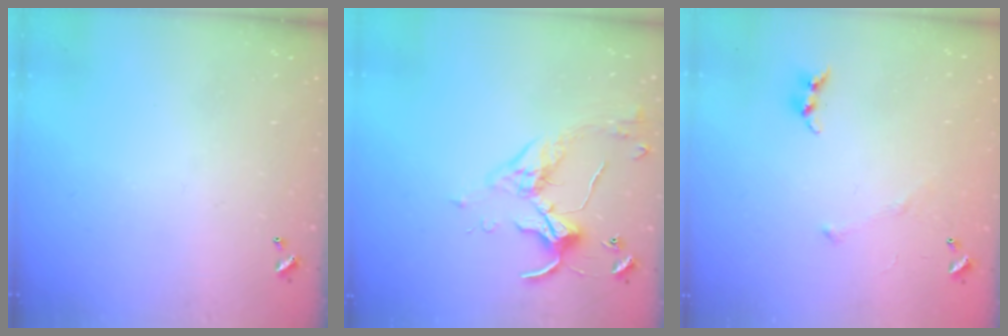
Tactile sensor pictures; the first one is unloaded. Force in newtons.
{"total": 3.9, "press": 3.9, "slide": 0.1}
{"total": 5.2, "press": 5.1, "slide": 0.6}